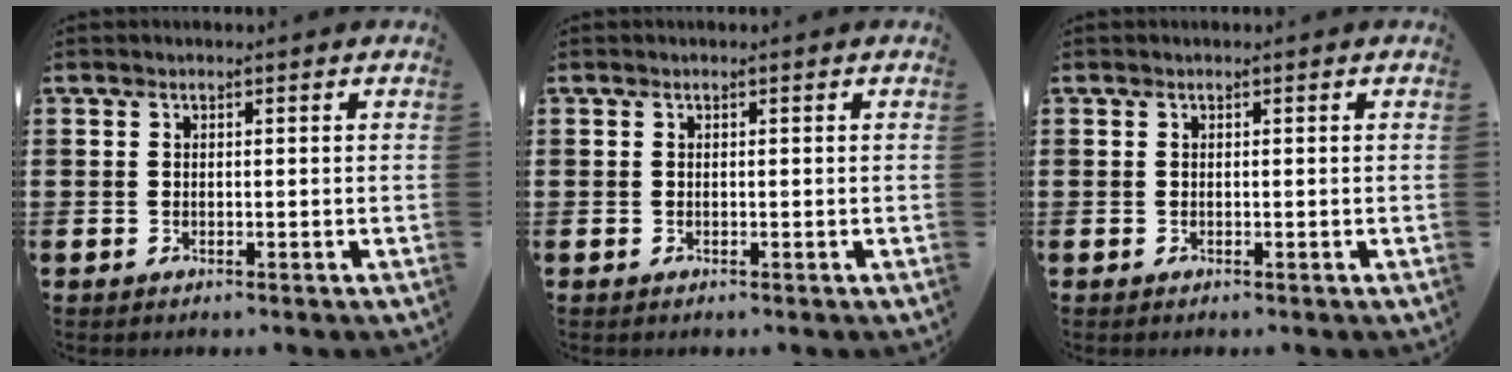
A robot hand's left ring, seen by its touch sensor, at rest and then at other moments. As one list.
[{"total": 0.0}, {"total": 0.0}]